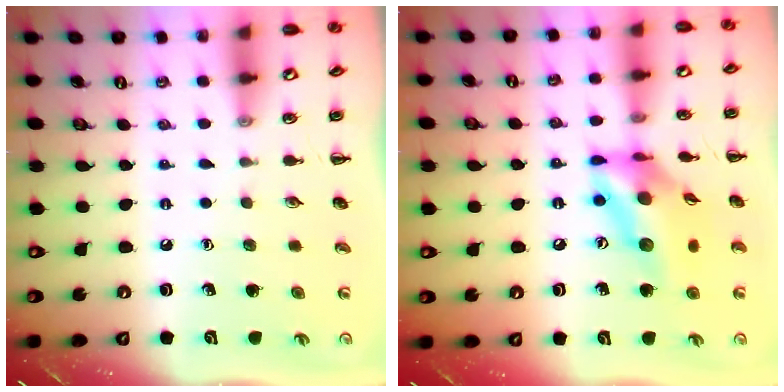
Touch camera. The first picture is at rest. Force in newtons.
{"total": 15.3, "press": 14.6, "slide": 4.3}